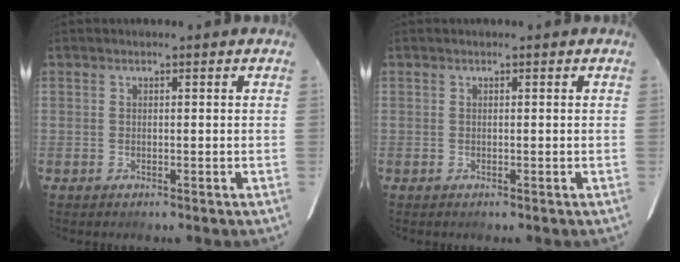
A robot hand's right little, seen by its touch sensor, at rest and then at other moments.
{"total": 0.0}